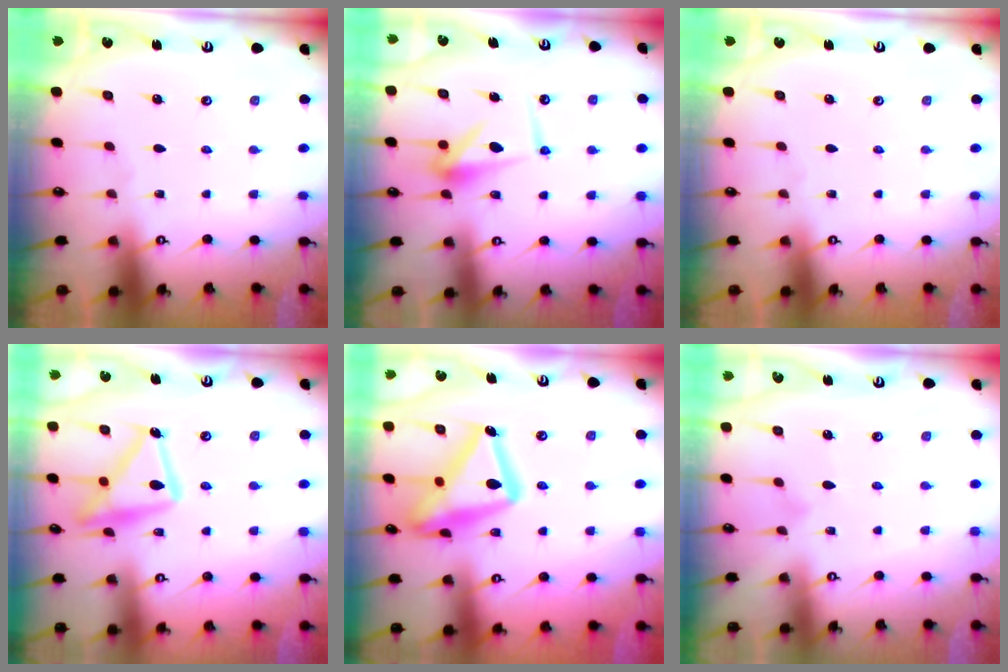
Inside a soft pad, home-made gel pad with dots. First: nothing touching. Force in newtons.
{"total": 10.0, "press": 10.0, "slide": 0.2}
{"total": 0.0}
{"total": 16.3, "press": 16.2, "slide": 1.1}
{"total": 22.2, "press": 22.2, "slide": 1.6}
{"total": 5.6, "press": 5.6, "slide": 0.2}